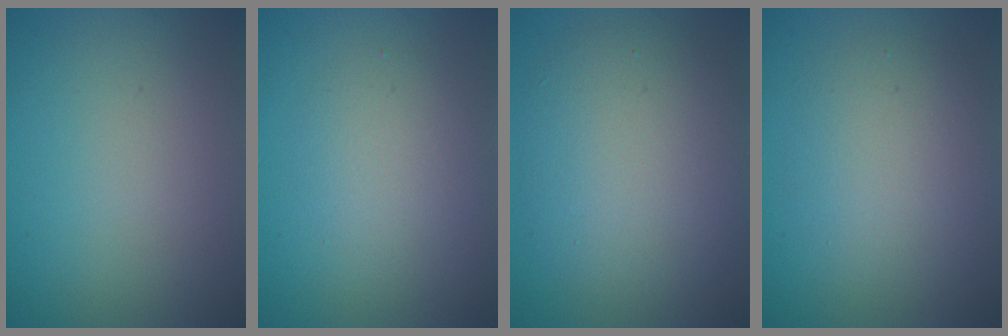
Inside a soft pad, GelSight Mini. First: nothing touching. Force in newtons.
{"total": 2.7, "press": 2.7, "slide": 0.1}
{"total": 7.4, "press": 7.4, "slide": 0.4}
{"total": 4.0, "press": 4.0, "slide": 0.3}